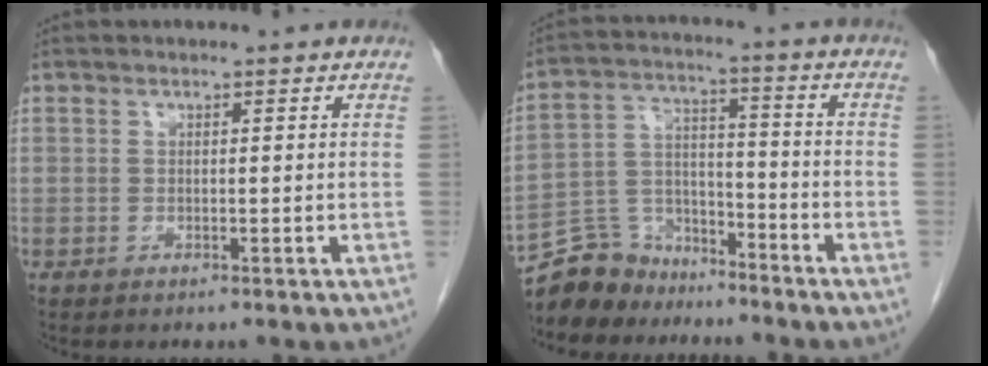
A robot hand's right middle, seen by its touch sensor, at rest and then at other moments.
{"total": 9.5, "force": [-8.4, 4.5, 0.5], "torque": [-0.017, 0.033, -0.154]}